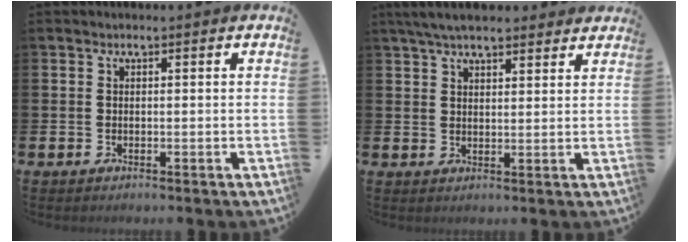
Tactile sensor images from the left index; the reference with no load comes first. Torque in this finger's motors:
{"motor_torque": [2.14, 0.00, 0.80, 0.21]}